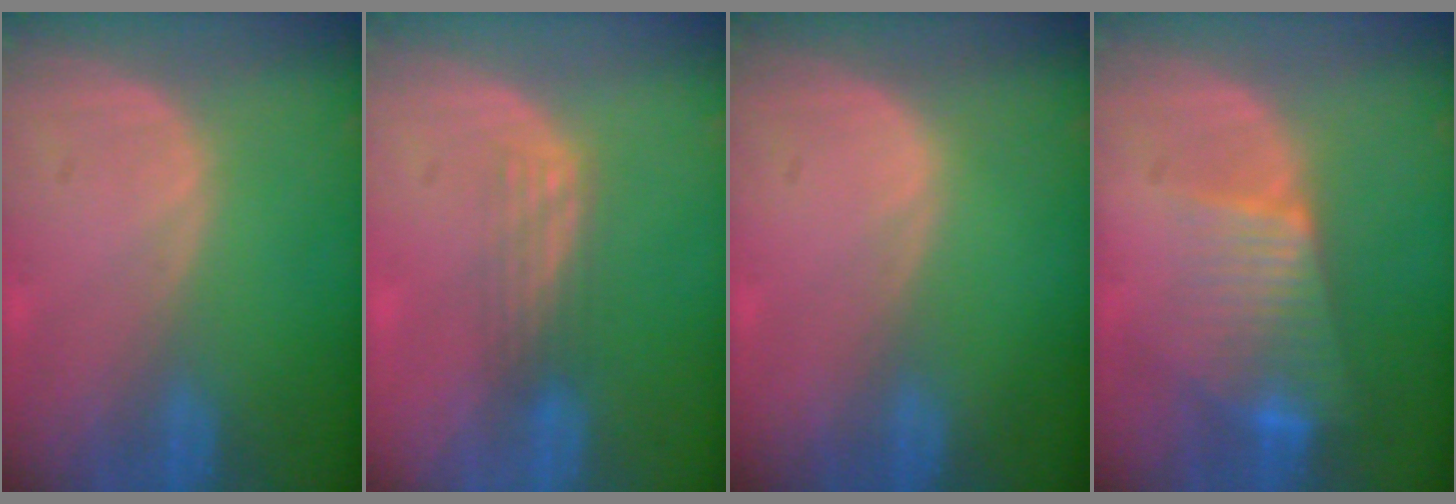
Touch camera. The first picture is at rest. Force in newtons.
{"total": 2.9, "press": 2.5, "slide": 1.5}
{"total": 0.0}
{"total": 7.7, "press": 6.6, "slide": 4.0}